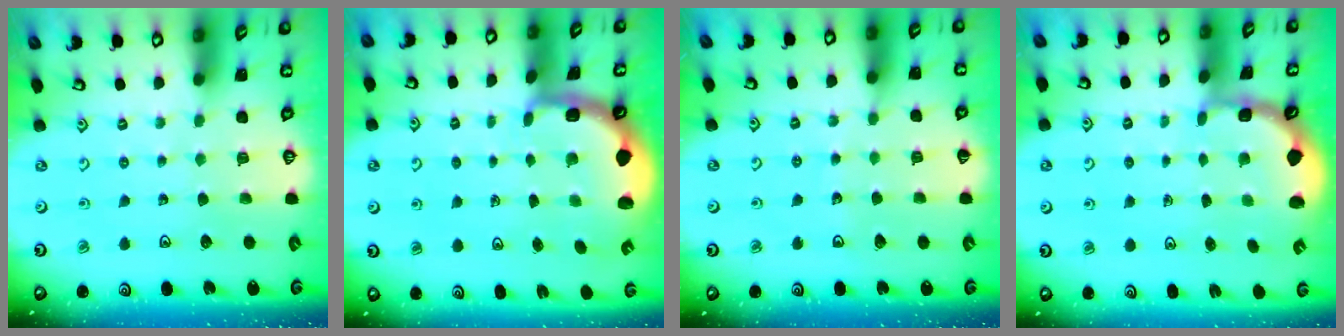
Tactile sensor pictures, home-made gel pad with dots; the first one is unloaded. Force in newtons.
{"total": 2.1, "press": 1.9, "slide": 0.8}
{"total": 3.3, "press": 3.3, "slide": 0.3}
{"total": 1.8, "press": 1.6, "slide": 0.8}